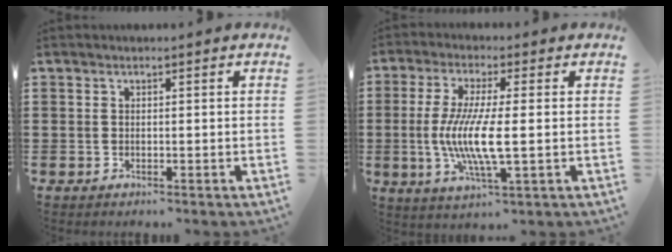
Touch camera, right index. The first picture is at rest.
{"total": 8.9, "force": [-0.9, 1.5, 8.7], "torque": [-0.187, -0.016, -0.025]}